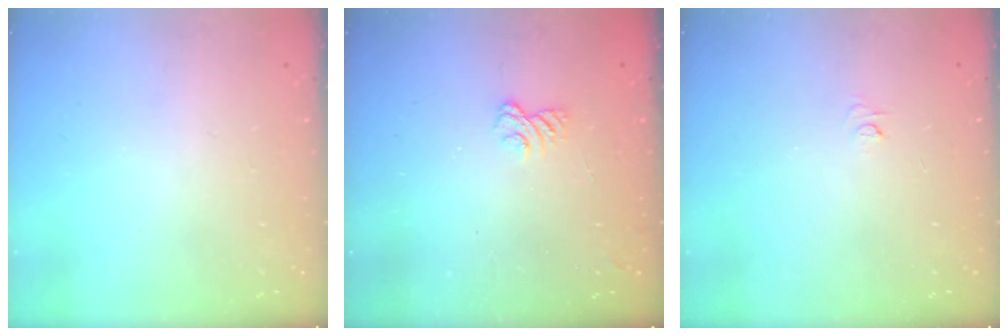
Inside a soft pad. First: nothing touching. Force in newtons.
{"total": 2.6, "press": 2.2, "slide": 1.3}
{"total": 4.4, "press": 4.4, "slide": 0.5}